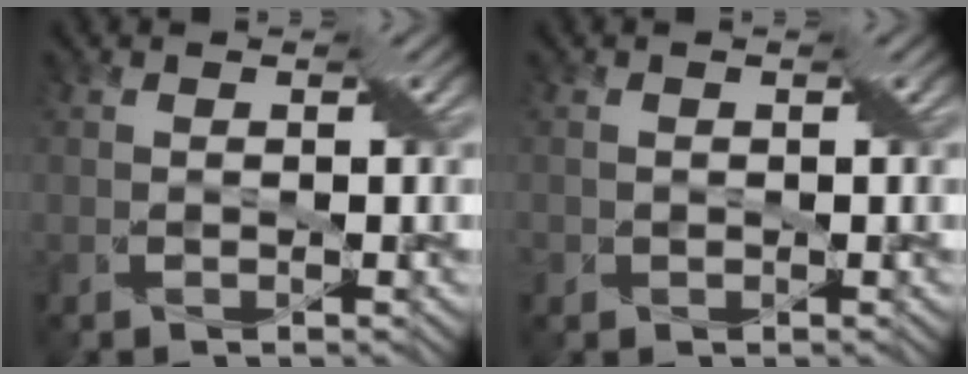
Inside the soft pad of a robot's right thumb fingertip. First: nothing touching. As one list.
[{"total": 0.8, "force": [-0.3, 0.7, -0.1], "torque": [0.003, -0.004, -0.005]}]